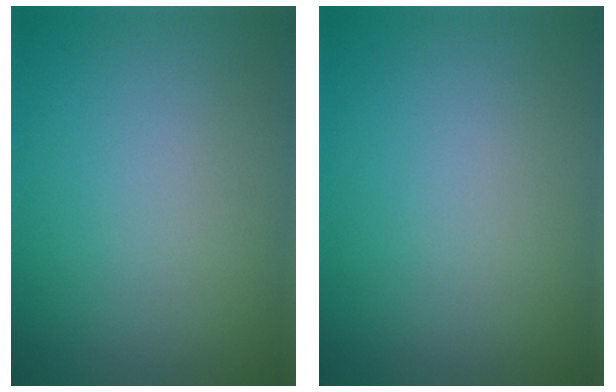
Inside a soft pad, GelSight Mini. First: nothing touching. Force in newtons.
{"total": 0.0}